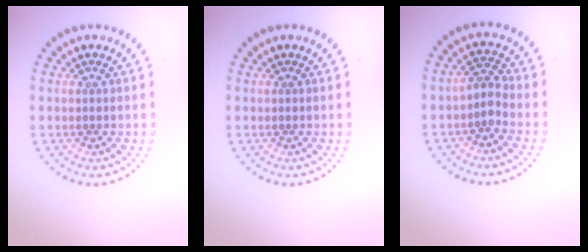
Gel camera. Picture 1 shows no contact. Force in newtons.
{"total": 0.0}
{"total": 1.6, "press": 1.3, "slide": 1.0}